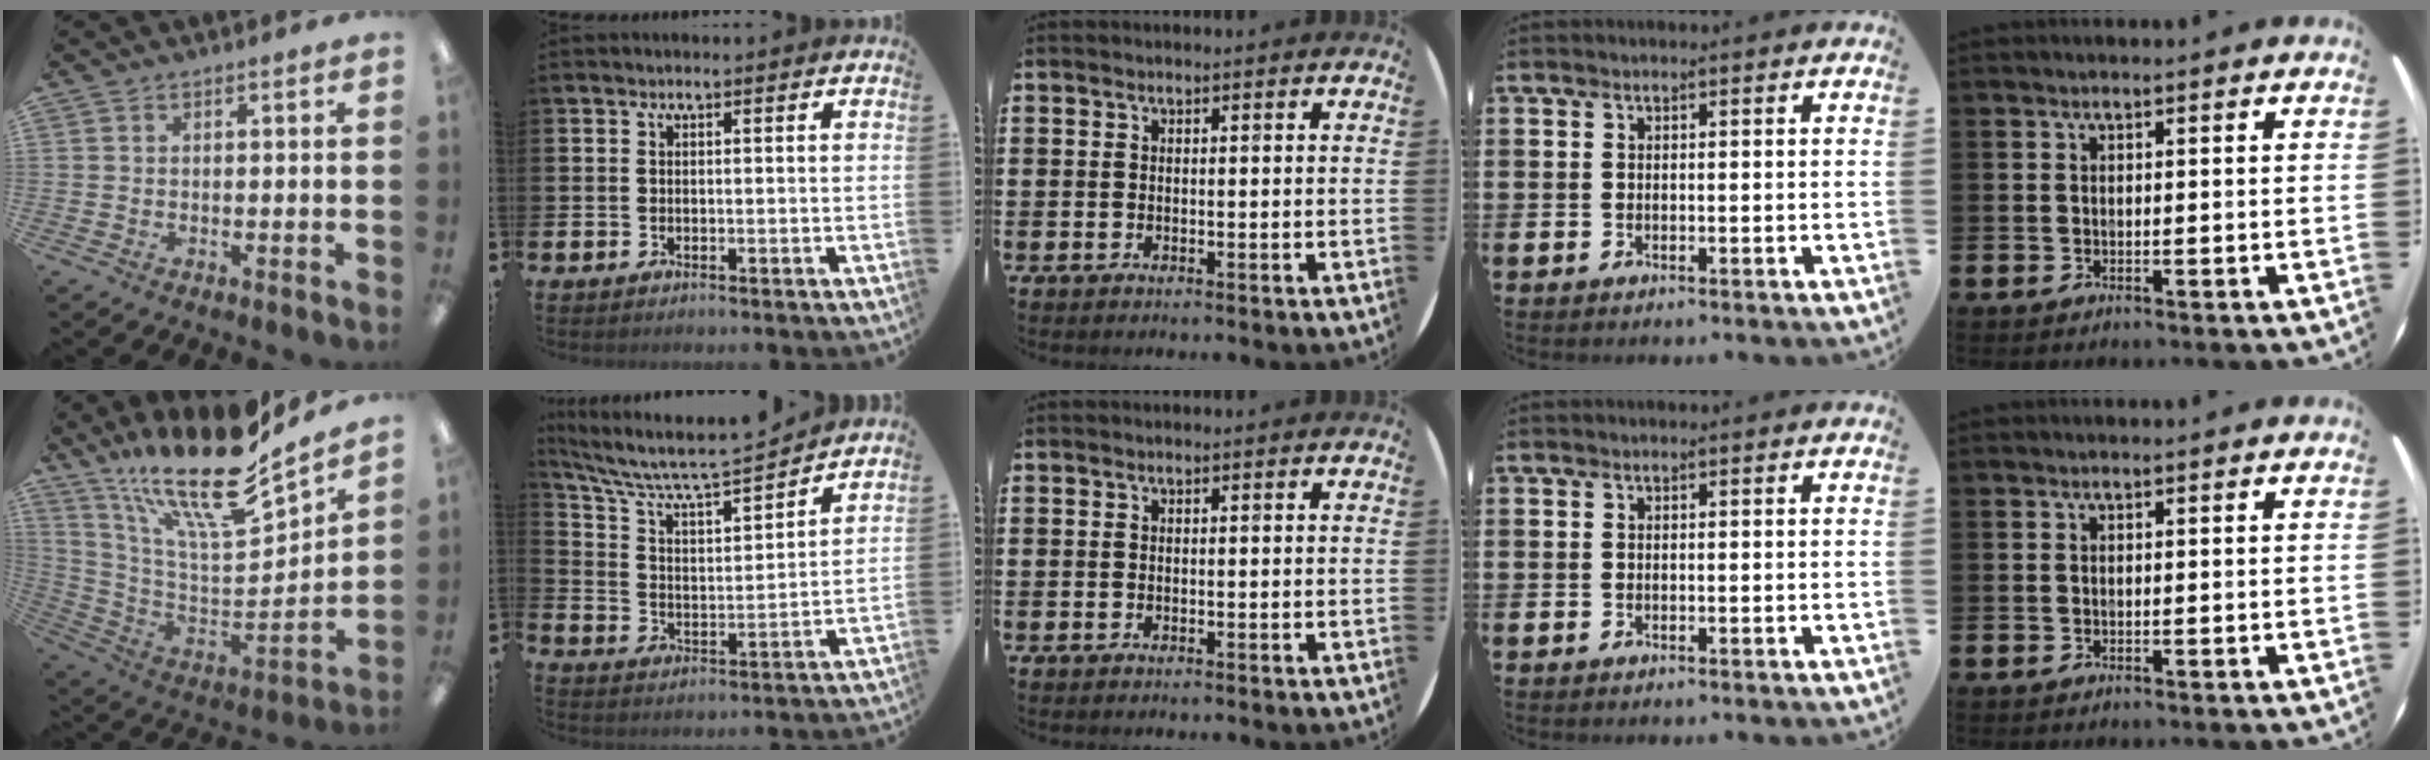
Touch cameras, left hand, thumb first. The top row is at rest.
{"thumb": {"total": 21.4, "force": [16.1, 5.1, 13.2], "torque": [-0.238, -0.122, 0.269]}, "index": {"total": 8.4, "force": [7.9, 1.2, 2.6], "torque": [-0.089, -0.062, 0.130]}}